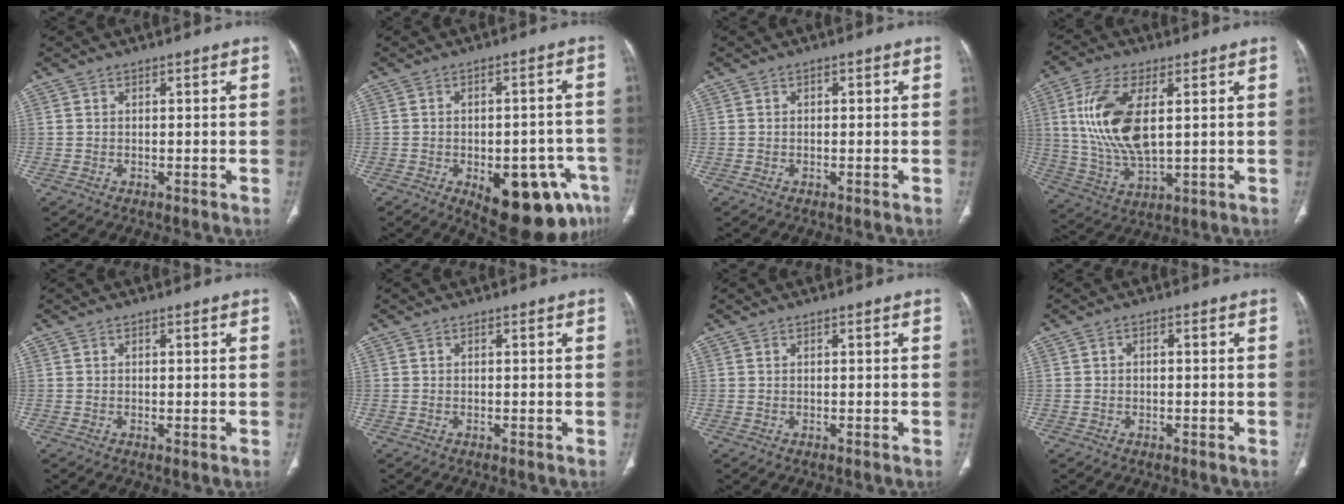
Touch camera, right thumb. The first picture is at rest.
{"total": 17.2, "force": [-7.8, 7.9, 13.2], "torque": [-0.118, 0.029, -0.084]}
{"total": 0.8, "force": [0.2, 0.5, 0.6], "torque": [-0.006, 0.002, 0.001]}
{"total": 15.2, "force": [2.9, 6.8, 13.2], "torque": [-0.276, -0.013, 0.065]}
{"total": 0.7, "force": [-0.1, 0.2, 0.7], "torque": [-0.016, -0.004, -0.002]}
{"total": 0.0}
{"total": 0.0}
{"total": 0.9, "force": [-0.1, 0.6, 0.6], "torque": [-0.006, 0.003, -0.005]}